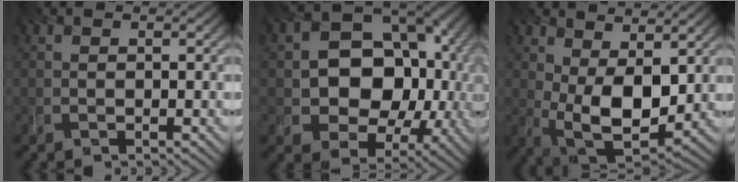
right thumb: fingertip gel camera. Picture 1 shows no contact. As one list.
[{"total": 13.7, "force": [0.4, 10.9, 8.4], "torque": [-0.118, -0.019, 0.006]}, {"total": 10.1, "force": [1.8, 5.3, 8.5], "torque": [-0.175, -0.011, 0.036]}]